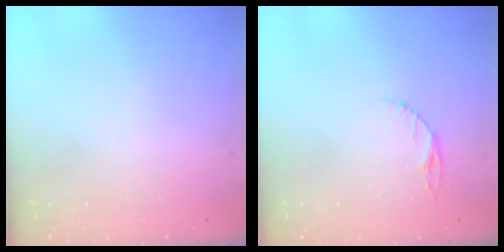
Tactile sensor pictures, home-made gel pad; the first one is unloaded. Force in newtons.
{"total": 4.7, "press": 4.7, "slide": 0.6}